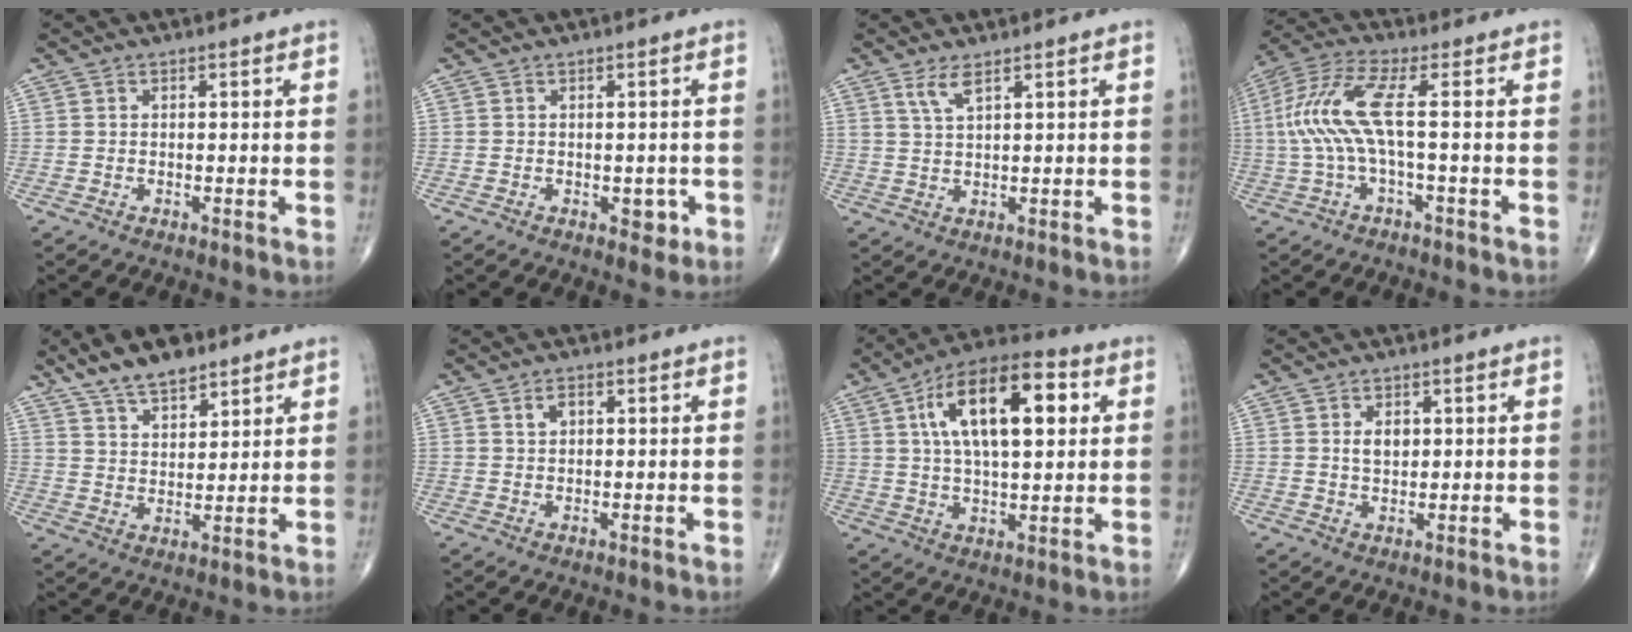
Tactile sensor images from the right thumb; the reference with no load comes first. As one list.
[{"total": 2.5, "force": [-0.7, 1.7, 1.6], "torque": [0.002, 0.003, -0.006]}, {"total": 3.2, "force": [2.1, 0.7, 2.4], "torque": [-0.053, -0.010, 0.047]}, {"total": 10.2, "force": [-0.1, 1.9, 10.0], "torque": [-0.257, 0.034, -0.006]}, {"total": 10.5, "force": [7.6, 4.3, 5.8], "torque": [-0.081, -0.032, 0.137]}, {"total": 2.3, "force": [0.8, 1.4, 1.6], "torque": [-0.024, 0.002, 0.015]}, {"total": 18.7, "force": [5.2, 8.3, 16.0], "torque": [-0.249, 0.011, 0.078]}, {"total": 3.3, "force": [0.8, 2.2, 2.4], "torque": [-0.028, -0.005, 0.015]}]